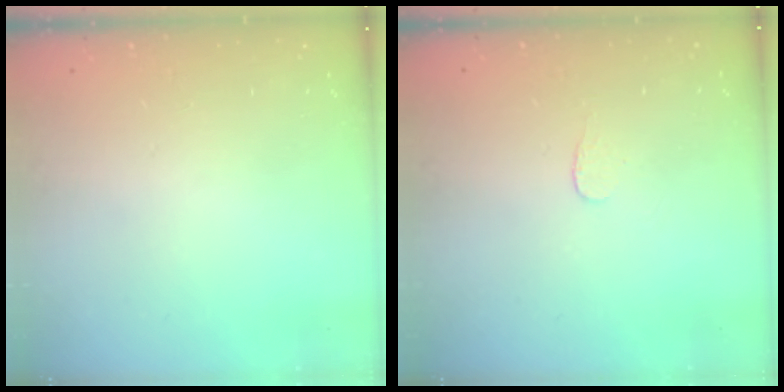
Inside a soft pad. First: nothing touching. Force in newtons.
{"total": 3.0, "press": 3.0, "slide": 0.2}